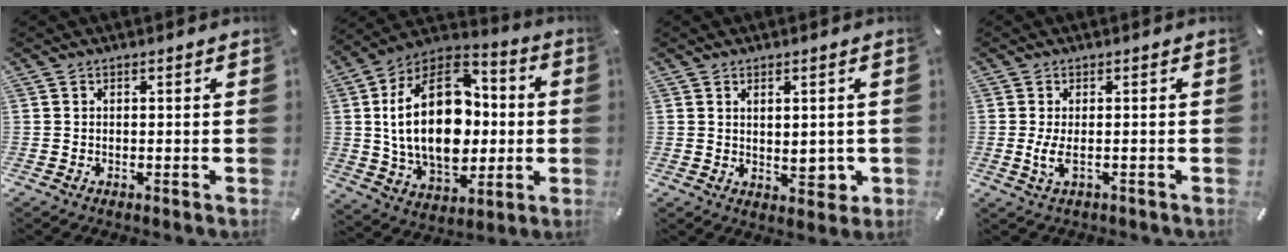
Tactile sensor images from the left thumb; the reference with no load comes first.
{"total": 25.5, "force": [1.7, 17.3, 18.7], "torque": [-0.348, -0.002, 0.035]}
{"total": 3.7, "force": [0.4, 2.4, 2.8], "torque": [-0.028, -0.006, 0.004]}
{"total": 4.2, "force": [-0.9, 1.7, 3.7], "torque": [-0.083, -0.005, -0.018]}